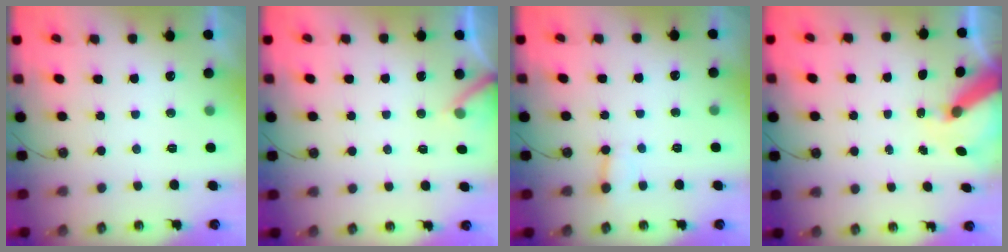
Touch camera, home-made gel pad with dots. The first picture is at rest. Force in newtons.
{"total": 5.6, "press": 5.6, "slide": 0.1}
{"total": 2.8, "press": 2.8, "slide": 0.3}
{"total": 8.2, "press": 8.1, "slide": 0.8}